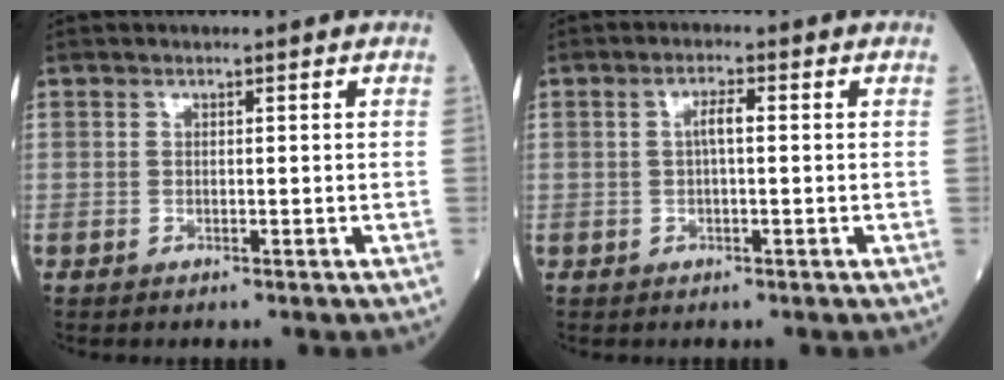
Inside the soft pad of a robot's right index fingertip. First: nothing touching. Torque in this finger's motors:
{"motor_torque": [0.32, -0.05, 0.23, 0.06]}